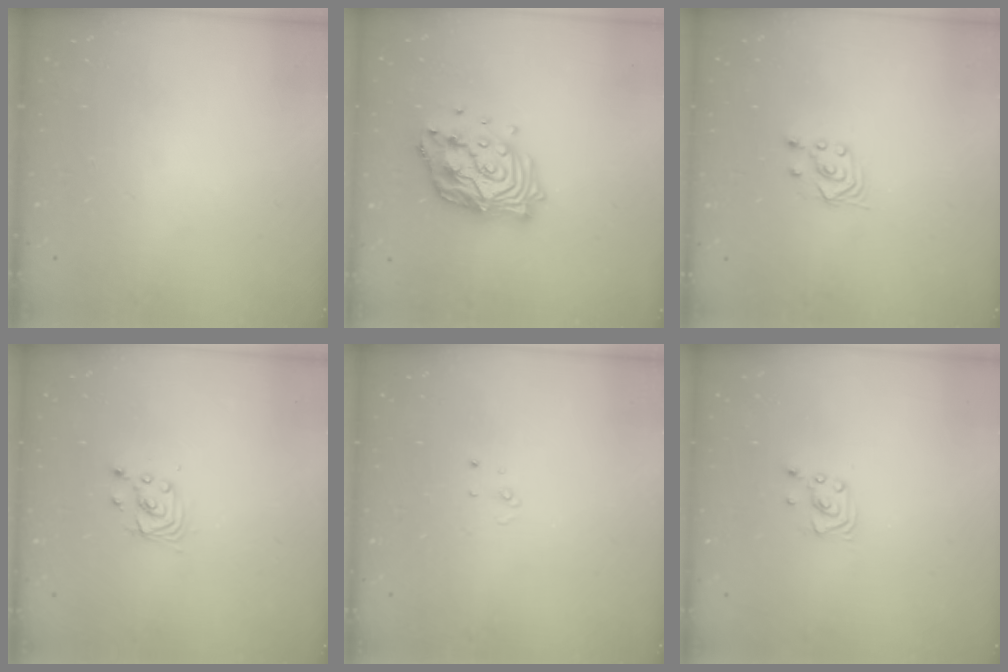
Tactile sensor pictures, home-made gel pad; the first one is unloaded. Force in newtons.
{"total": 16.1, "press": 16.0, "slide": 1.3}
{"total": 2.8, "press": 2.4, "slide": 1.4}
{"total": 3.3, "press": 3.3, "slide": 0.3}
{"total": 2.6, "press": 2.6, "slide": 0.2}
{"total": 2.2, "press": 2.2, "slide": 0.2}